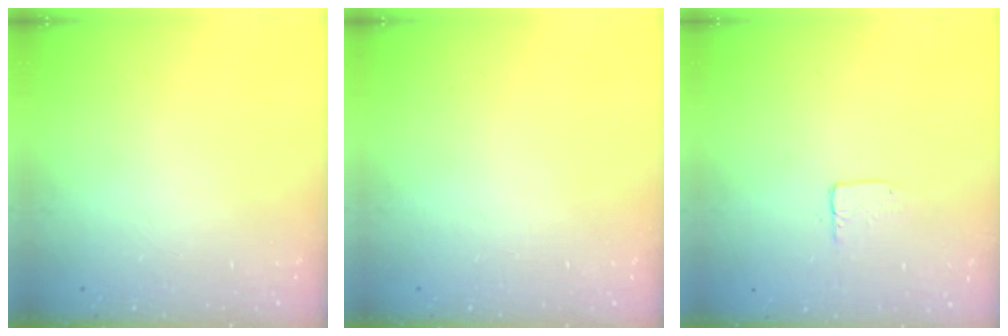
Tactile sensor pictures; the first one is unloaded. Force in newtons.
{"total": 0.0}
{"total": 3.8, "press": 3.8, "slide": 0.3}